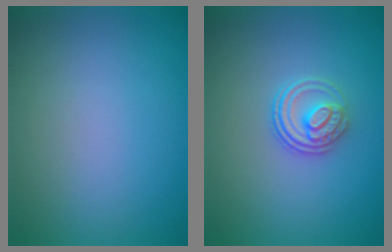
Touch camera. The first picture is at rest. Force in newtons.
{"total": 2.9, "press": 2.4, "slide": 1.6}